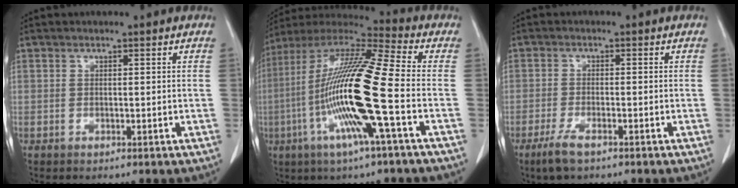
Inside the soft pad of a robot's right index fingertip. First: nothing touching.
{"total": 19.0, "force": [-4.2, -0.1, 18.6], "torque": [-0.371, -0.008, -0.094]}
{"total": 3.7, "force": [-2.5, 0.7, 2.6], "torque": [-0.061, -0.008, -0.046]}